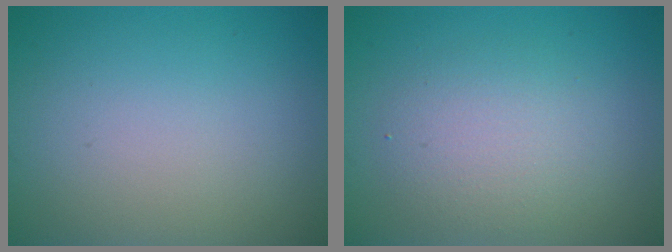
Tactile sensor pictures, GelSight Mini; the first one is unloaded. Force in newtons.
{"total": 3.3, "press": 3.3, "slide": 0.3}